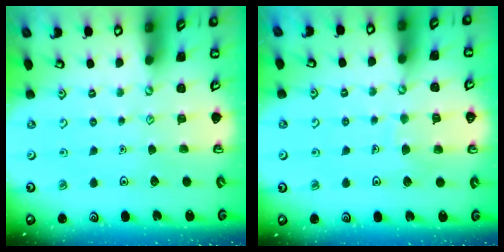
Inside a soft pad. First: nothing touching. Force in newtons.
{"total": 5.6, "press": 5.5, "slide": 0.5}